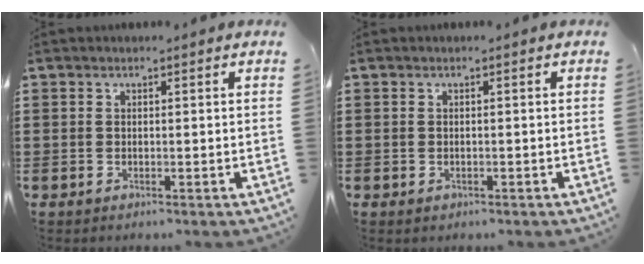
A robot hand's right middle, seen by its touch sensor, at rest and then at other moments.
{"total": 0.6, "force": [-0.3, 0.5, 0.1], "torque": [-0.004, 0.003, -0.006]}